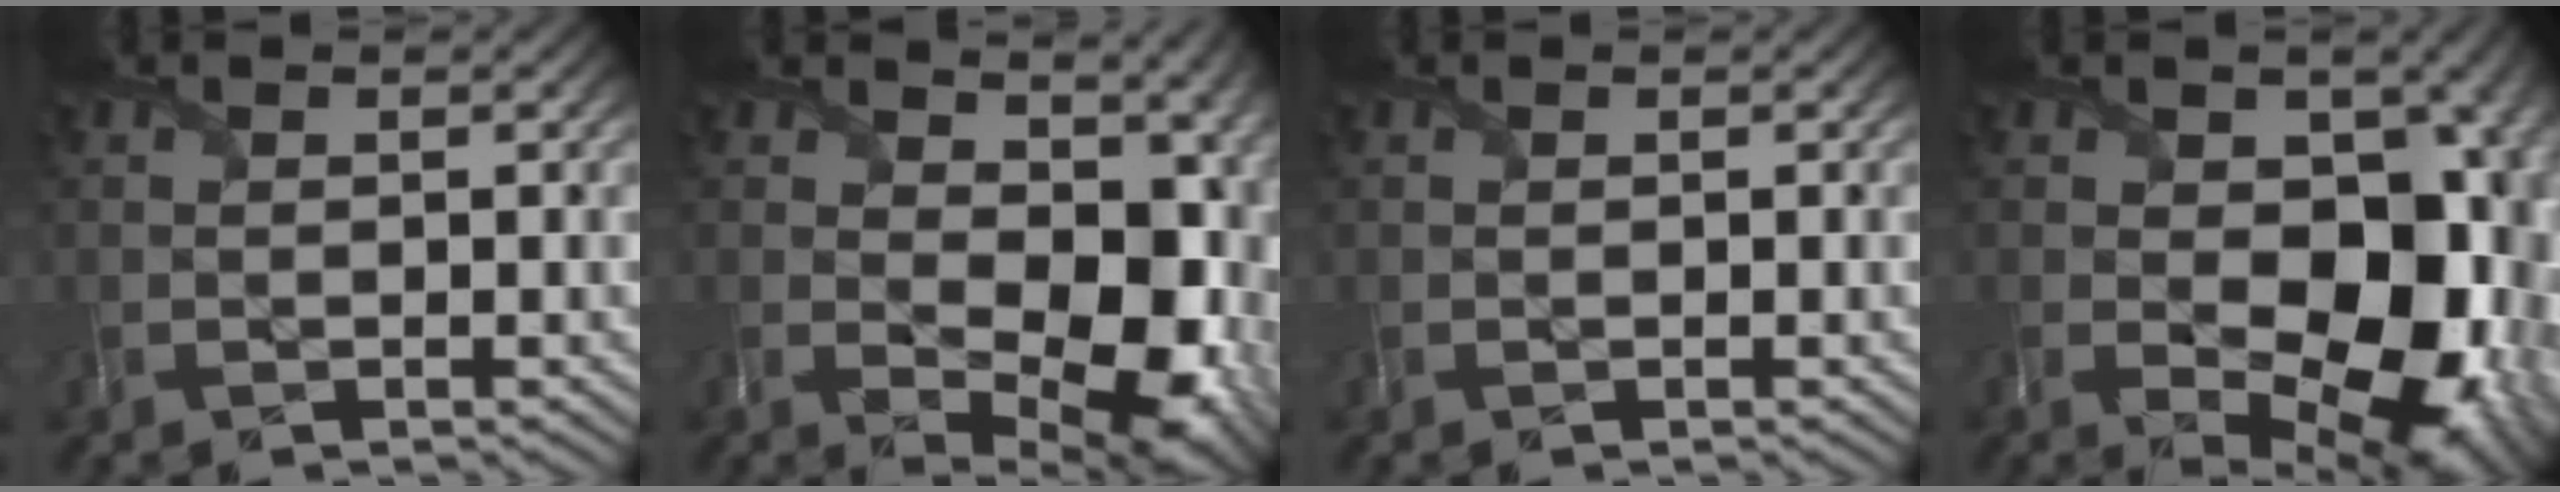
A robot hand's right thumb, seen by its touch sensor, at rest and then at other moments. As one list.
[{"total": 13.5, "force": [0.6, 8.4, 10.5], "torque": [-0.156, -0.029, 0.029]}, {"total": 0.0}, {"total": 17.4, "force": [-1.7, 11.6, 12.9], "torque": [-0.143, -0.037, 0.002]}]